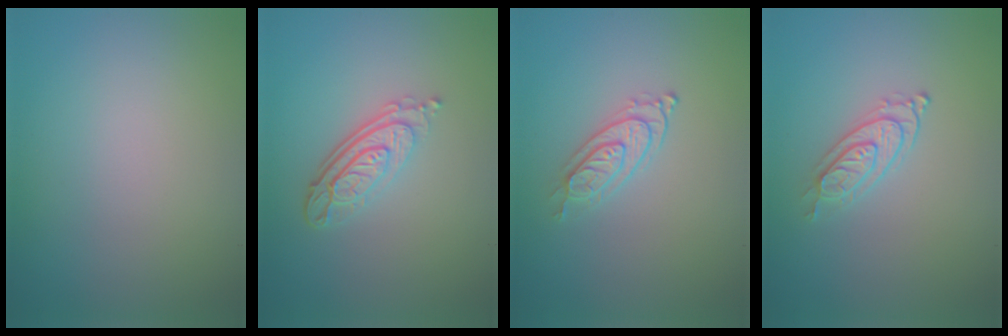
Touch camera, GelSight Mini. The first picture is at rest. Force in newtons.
{"total": 4.1, "press": 2.9, "slide": 3.0}
{"total": 2.3, "press": 2.1, "slide": 0.9}
{"total": 2.3, "press": 2.1, "slide": 0.9}